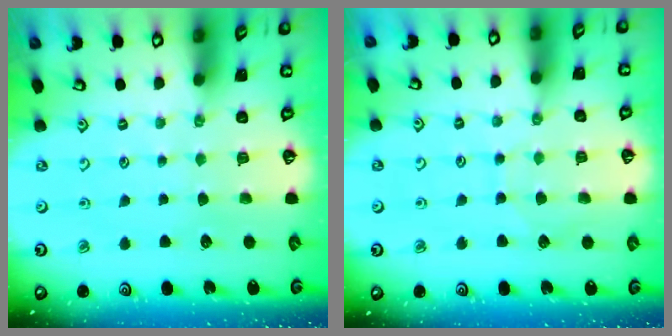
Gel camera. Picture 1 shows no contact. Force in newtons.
{"total": 5.1, "press": 5.0, "slide": 0.5}